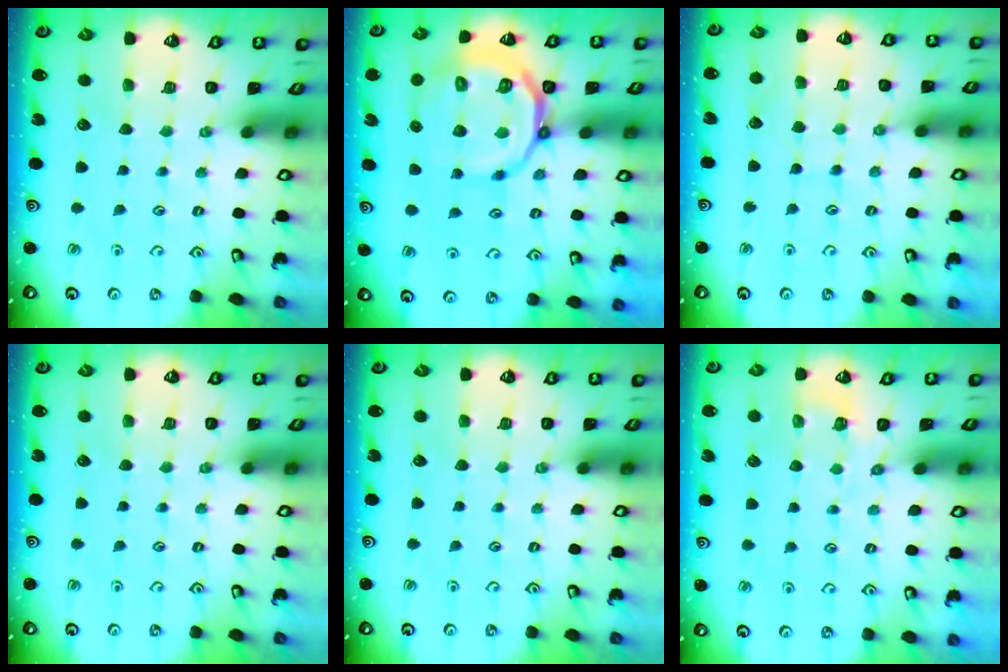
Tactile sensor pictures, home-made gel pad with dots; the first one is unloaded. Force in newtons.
{"total": 13.9, "press": 13.7, "slide": 2.6}
{"total": 5.0, "press": 5.0, "slide": 0.5}
{"total": 0.0}
{"total": 0.0}
{"total": 2.3, "press": 1.7, "slide": 1.6}